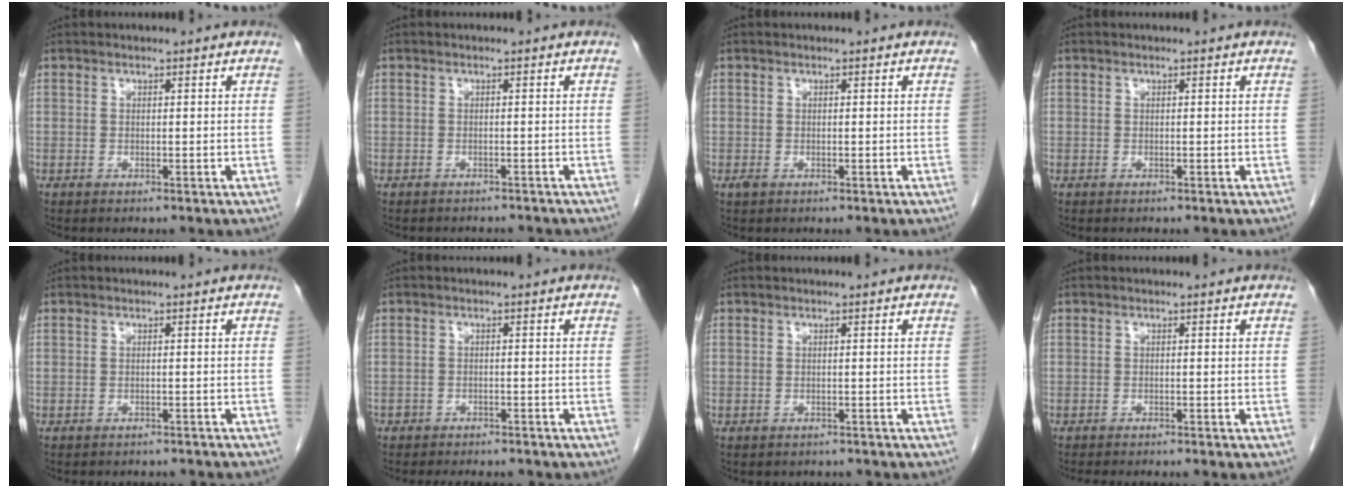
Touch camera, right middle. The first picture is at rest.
{"total": 4.2, "force": [-3.9, 1.3, 0.7], "torque": [-0.005, -0.003, -0.044]}
{"total": 0.7, "force": [-0.3, 0.4, 0.4], "torque": [-0.011, 0.000, -0.003]}
{"total": 0.0}
{"total": 7.1, "force": [-6.7, 1.8, 1.7], "torque": [-0.018, 0.002, -0.070]}
{"total": 7.2, "force": [-6.4, 2.5, 2.2], "torque": [-0.029, 0.004, -0.081]}
{"total": 3.1, "force": [-2.9, 1.2, 0.2], "torque": [-0.001, 0.000, -0.034]}
{"total": 7.3, "force": [-6.5, 0.9, 3.2], "torque": [-0.031, -0.008, -0.086]}